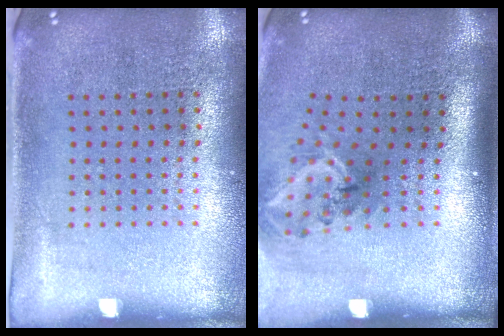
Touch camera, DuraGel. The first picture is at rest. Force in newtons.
{"total": 2.1, "press": 1.3, "slide": 1.6}